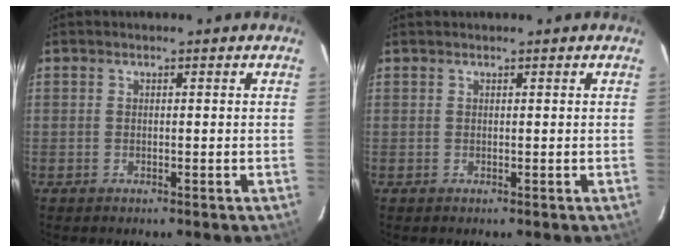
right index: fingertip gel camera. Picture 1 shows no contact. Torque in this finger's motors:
{"motor_torque": [0.21, 0.26, 0.03, 0.01]}